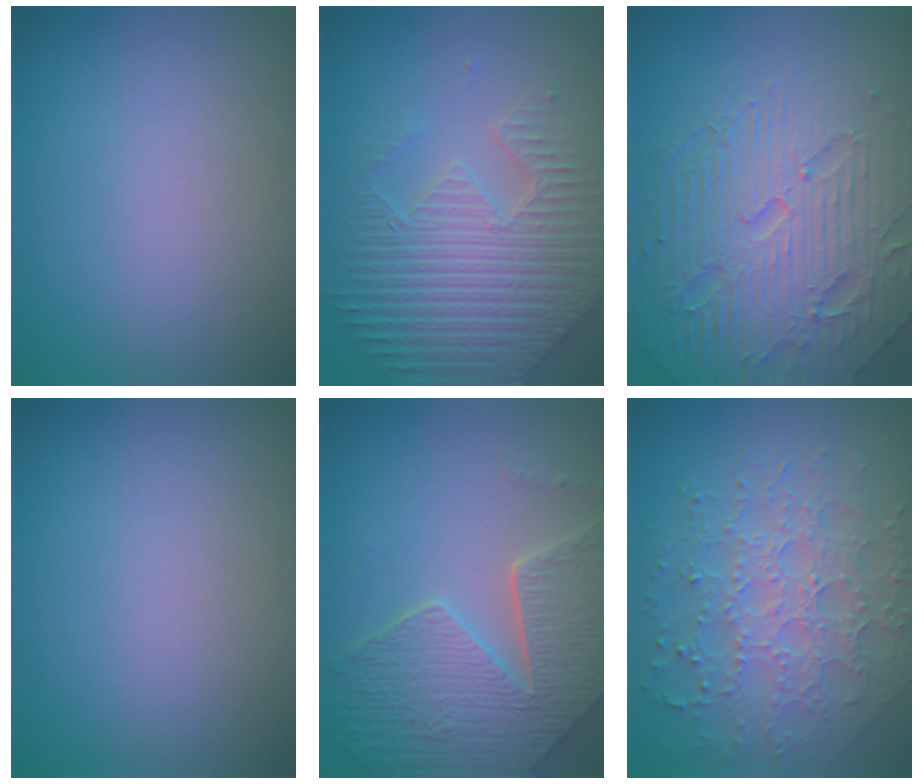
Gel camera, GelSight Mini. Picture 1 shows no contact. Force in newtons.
{"total": 7.1, "press": 5.5, "slide": 4.5}
{"total": 7.4, "press": 7.3, "slide": 1.6}
{"total": 0.0}
{"total": 7.8, "press": 5.8, "slide": 5.3}
{"total": 7.2, "press": 5.2, "slide": 5.0}